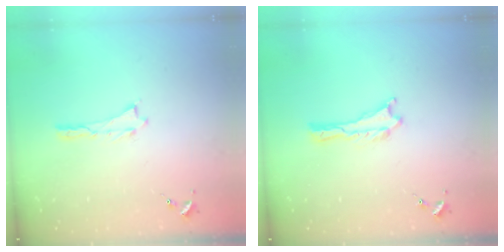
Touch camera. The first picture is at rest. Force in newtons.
{"total": 0.0}